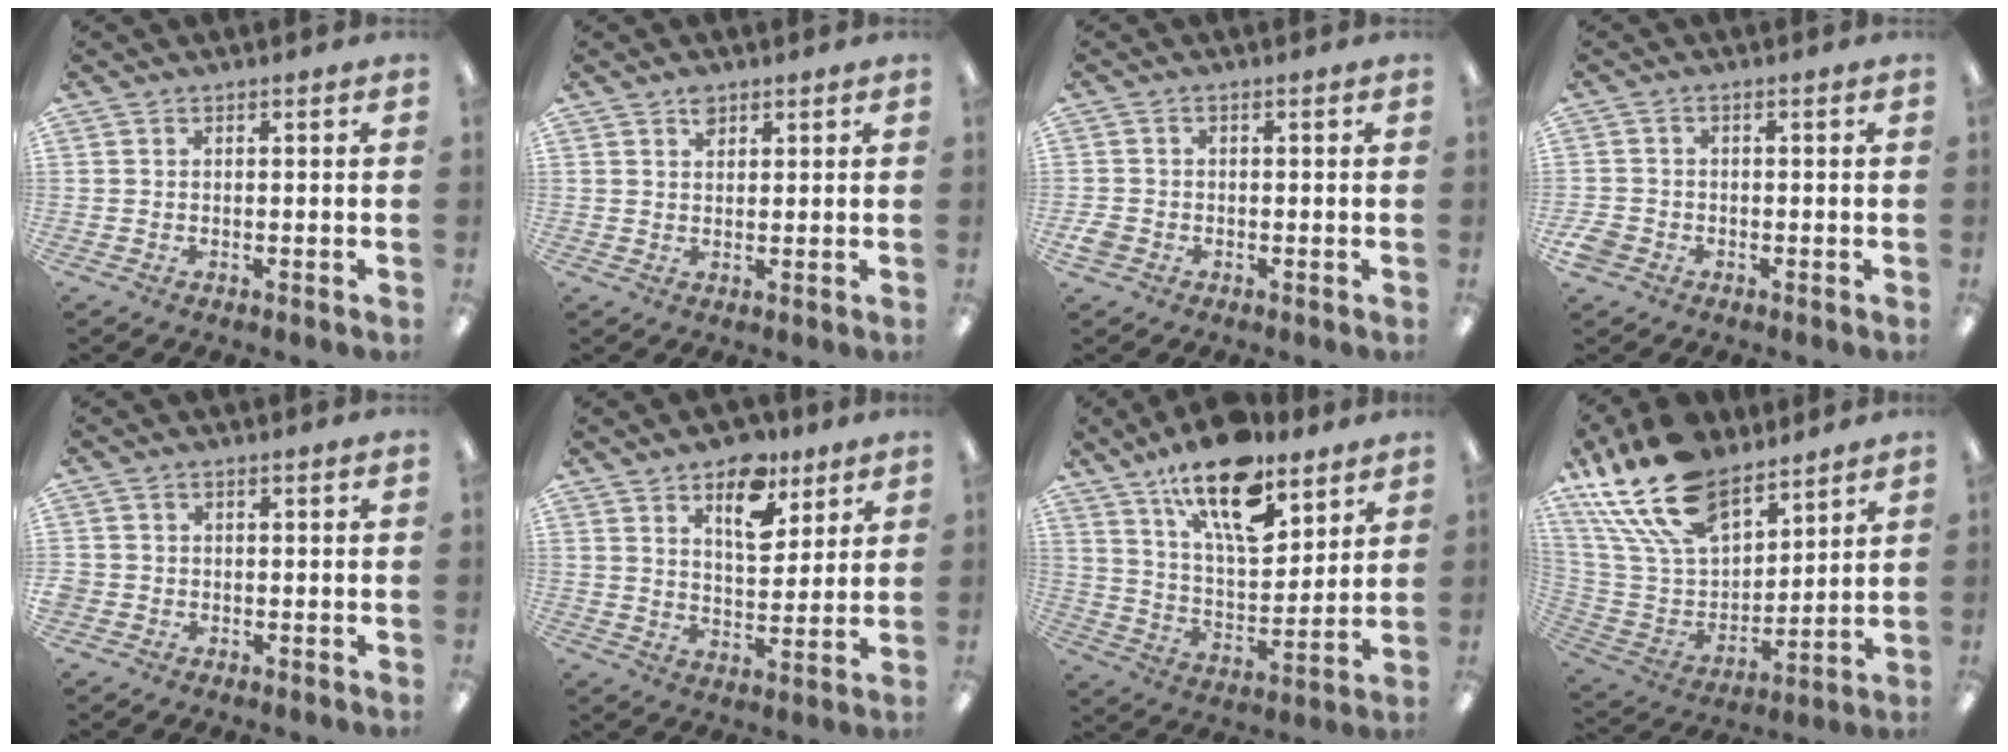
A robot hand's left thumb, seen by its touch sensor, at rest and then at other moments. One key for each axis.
{"total": 2.6, "fx": 1.8, "fy": 1.5, "fz": 1.2, "tx": -0.010, "ty": -0.006, "tz": 0.030}
{"total": 2.3, "fx": -1.0, "fy": 1.9, "fz": 0.9, "tx": -0.014, "ty": 0.005, "tz": -0.018}
{"total": 3.1, "fx": -1.7, "fy": 2.4, "fz": 1.1, "tx": -0.023, "ty": 0.007, "tz": -0.032}
{"total": 1.6, "fx": -0.4, "fy": 1.5, "fz": 0.3, "tx": -0.006, "ty": 0.005, "tz": -0.010}
{"total": 12.8, "fx": 7.7, "fy": 6.8, "fz": 7.6, "tx": -0.098, "ty": -0.035, "tz": 0.130}
{"total": 18.7, "fx": 12.6, "fy": 7.4, "fz": 11.5, "tx": -0.193, "ty": -0.063, "tz": 0.215}
{"total": 22.4, "fx": 15.7, "fy": 11.0, "fz": 11.5, "tx": -0.248, "ty": -0.084, "tz": 0.289}